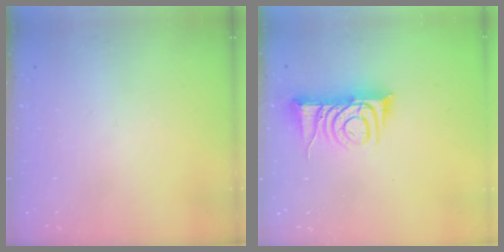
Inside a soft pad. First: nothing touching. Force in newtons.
{"total": 8.1, "press": 8.0, "slide": 1.2}